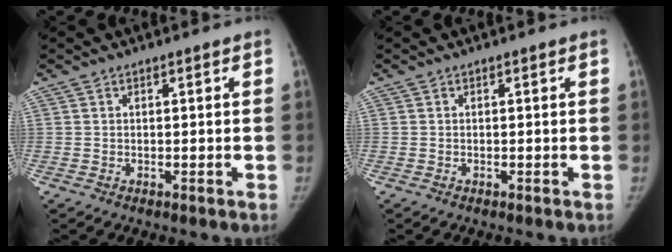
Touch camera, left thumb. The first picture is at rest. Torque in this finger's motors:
{"motor_torque": [0.00, 0.00, 0.01, -0.01, 0.00]}